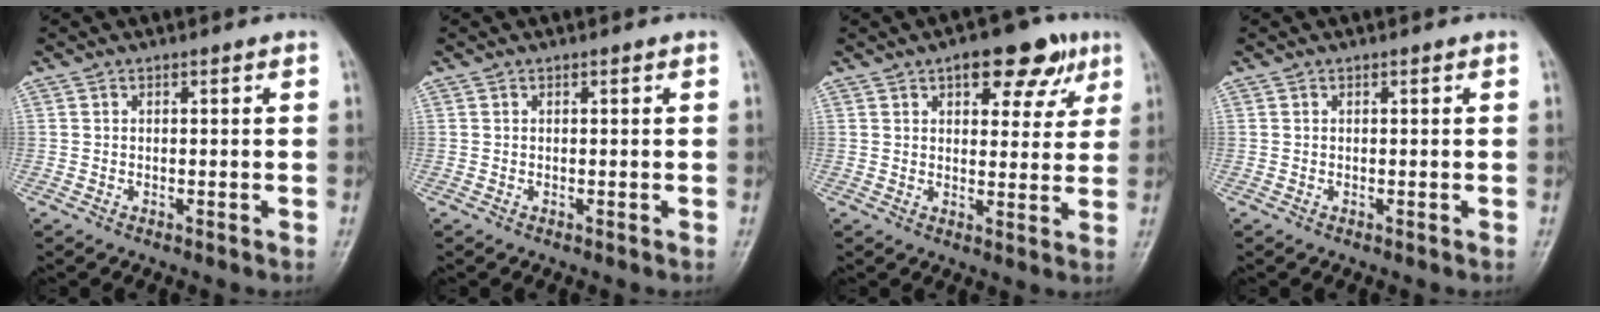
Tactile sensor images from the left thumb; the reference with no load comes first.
{"total": 0.0}
{"total": 10.7, "force": [5.7, 5.3, 7.3], "torque": [-0.054, -0.013, 0.071]}
{"total": 0.0}